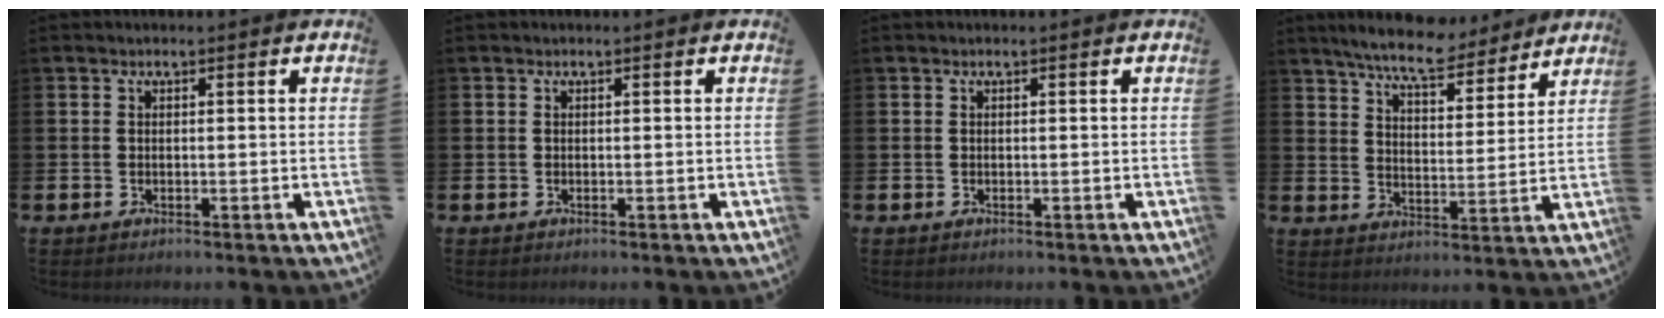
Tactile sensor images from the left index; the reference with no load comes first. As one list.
[{"total": 0.0}, {"total": 0.0}, {"total": 8.1, "force": [7.6, 1.3, 2.6], "torque": [-0.060, -0.044, 0.132]}]